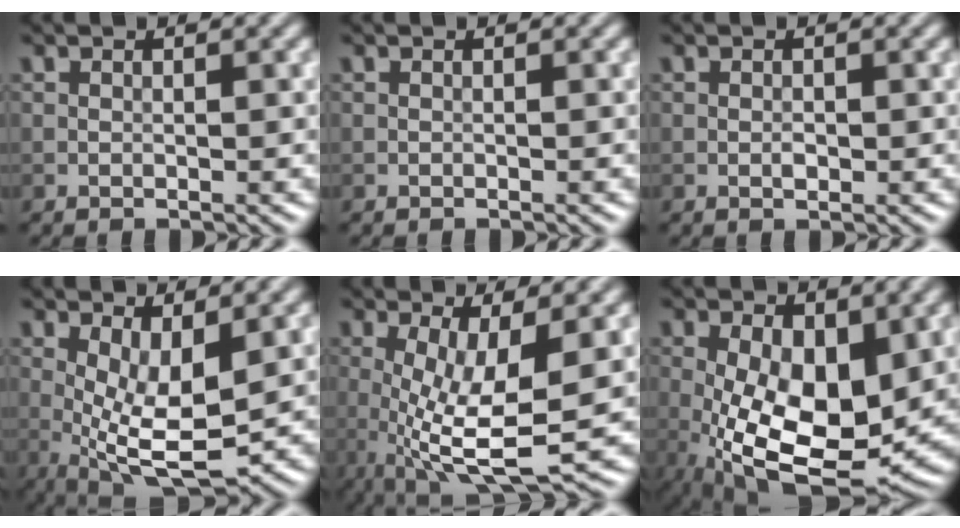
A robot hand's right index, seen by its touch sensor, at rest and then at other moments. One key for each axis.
{"total": 0.0}
{"total": 0.8, "fx": -0.1, "fy": 0.4, "fz": 0.7, "tx": -0.011, "ty": 0.000, "tz": -0.002}
{"total": 7.5, "fx": 0.0, "fy": 2.9, "fz": 6.9, "tx": -0.133, "ty": -0.013, "tz": 0.004}
{"total": 8.7, "fx": -0.6, "fy": 2.7, "fz": 8.2, "tx": -0.160, "ty": -0.015, "tz": -0.007}
{"total": 12.0, "fx": -1.4, "fy": 6.2, "fz": 10.3, "tx": -0.185, "ty": -0.030, "tz": -0.013}